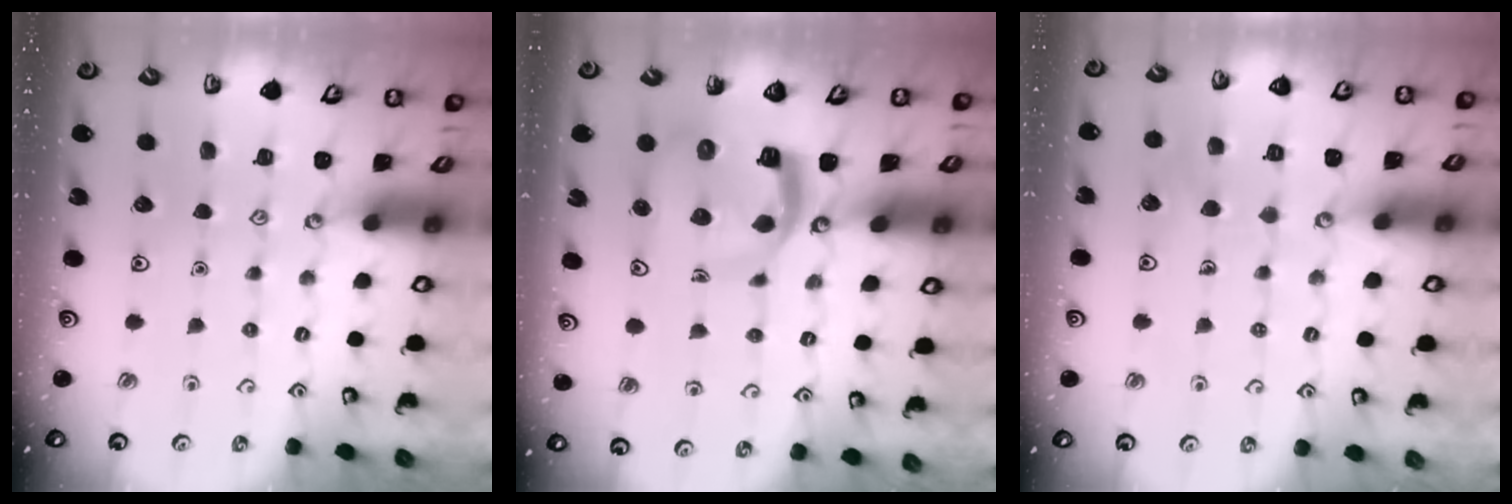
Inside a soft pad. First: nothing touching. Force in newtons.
{"total": 9.4, "press": 9.3, "slide": 1.3}
{"total": 6.8, "press": 6.8, "slide": 0.4}